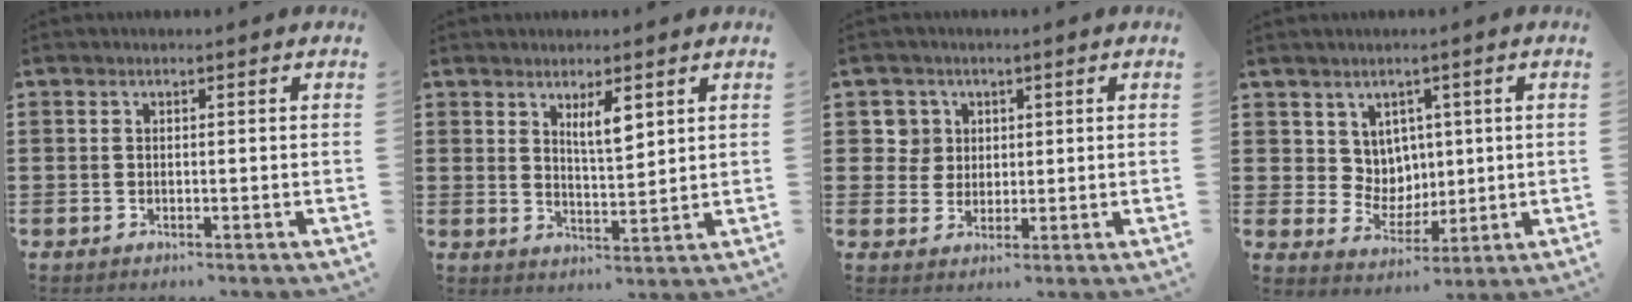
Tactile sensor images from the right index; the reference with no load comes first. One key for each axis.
{"total": 4.1, "fx": 2.4, "fy": 1.1, "fz": 3.1, "tx": -0.057, "ty": 0.001, "tz": 0.040}
{"total": 4.3, "fx": 1.5, "fy": 4.0, "fz": 0.4, "tx": -0.029, "ty": 0.015, "tz": 0.028}
{"total": 5.3, "fx": 2.8, "fy": 4.4, "fz": 0.7, "tx": -0.043, "ty": -0.003, "tz": 0.053}